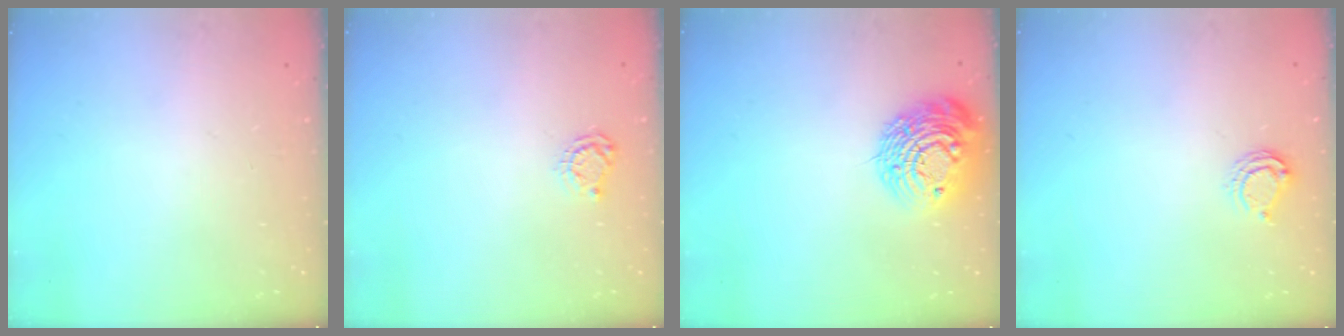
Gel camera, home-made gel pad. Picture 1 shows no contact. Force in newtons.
{"total": 5.3, "press": 5.3, "slide": 0.6}
{"total": 14.6, "press": 14.5, "slide": 1.0}
{"total": 6.3, "press": 6.3, "slide": 0.5}